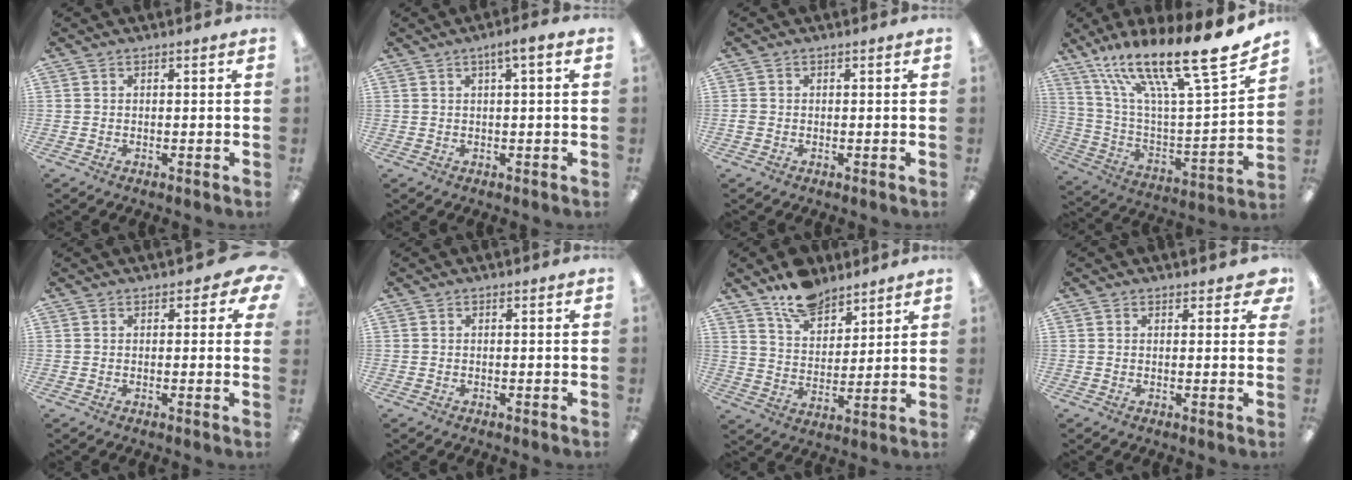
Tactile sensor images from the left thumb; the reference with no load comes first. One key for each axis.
{"total": 3.2, "fx": 1.3, "fy": 0.4, "fz": 2.9, "tx": -0.049, "ty": 0.000, "tz": 0.019}
{"total": 1.0, "fx": -0.3, "fy": 0.8, "fz": 0.5, "tx": -0.008, "ty": 0.003, "tz": -0.006}
{"total": 22.9, "fx": 17.6, "fy": 3.2, "fz": 14.4, "tx": -0.238, "ty": -0.126, "tz": 0.284}
{"total": 2.8, "fx": 1.3, "fy": 1.4, "fz": 2.1, "tx": -0.025, "ty": -0.002, "tz": 0.021}
{"total": 0.0}
{"total": 11.3, "fx": 8.8, "fy": 5.8, "fz": 3.9, "tx": -0.059, "ty": -0.052, "tz": 0.163}
{"total": 2.5, "fx": 1.8, "fy": 1.2, "fz": 1.3, "tx": -0.012, "ty": -0.002, "tz": 0.030}